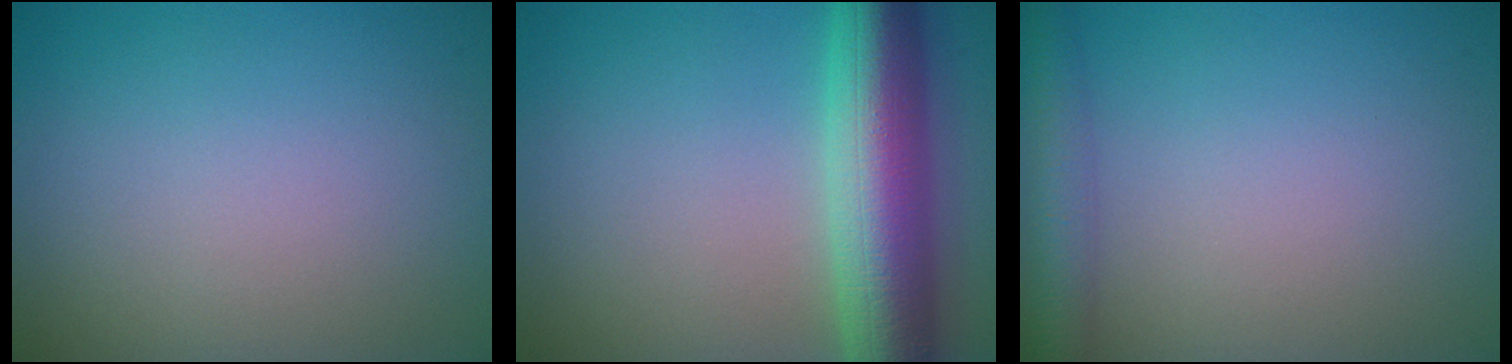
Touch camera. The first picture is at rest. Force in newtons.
{"total": 9.3, "press": 9.3, "slide": 0.2}
{"total": 3.4, "press": 3.3, "slide": 0.2}